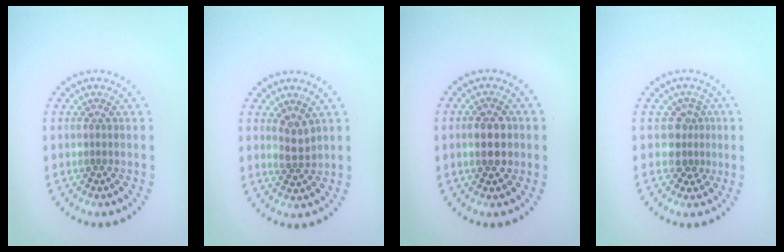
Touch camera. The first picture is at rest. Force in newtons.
{"total": 1.7, "press": 1.5, "slide": 0.9}
{"total": 2.9, "press": 2.9, "slide": 0.2}
{"total": 2.3, "press": 1.8, "slide": 1.5}